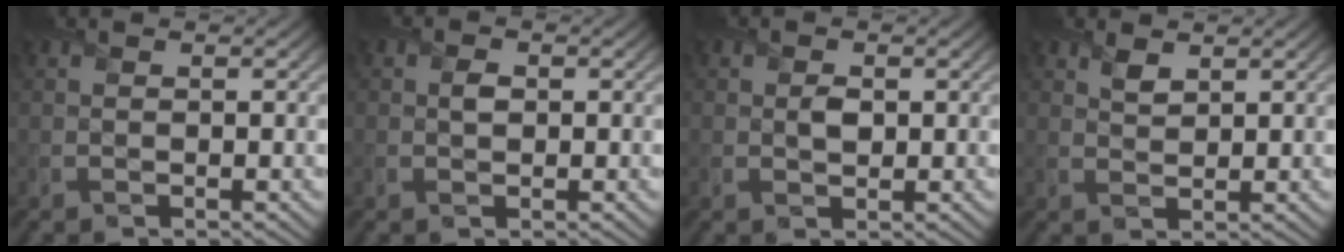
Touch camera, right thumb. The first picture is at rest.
{"total": 1.4, "force": [0.1, 1.1, 0.9], "torque": [-0.017, -0.003, -0.002]}
{"total": 1.8, "force": [0.2, 1.3, 1.2], "torque": [-0.024, -0.006, 0.001]}
{"total": 2.0, "force": [1.3, 1.1, 1.1], "torque": [-0.025, -0.005, 0.028]}